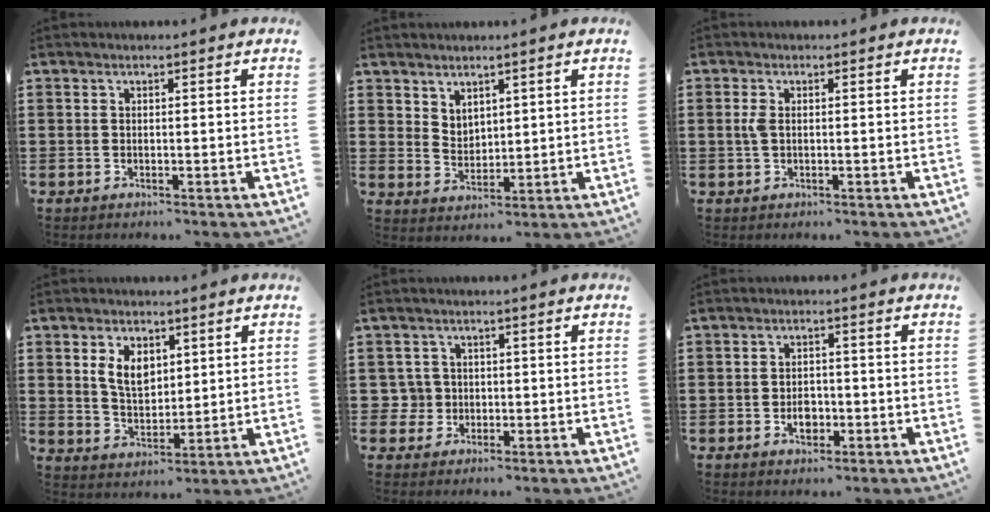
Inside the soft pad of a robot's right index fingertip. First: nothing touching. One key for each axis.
{"total": 3.4, "fx": 3.0, "fy": 1.7, "fz": 0.1, "tx": -0.011, "ty": 0.000, "tz": 0.059}
{"total": 2.2, "fx": 0.2, "fy": 1.1, "fz": 1.9, "tx": -0.054, "ty": 0.000, "tz": -0.004}
{"total": 5.5, "fx": 2.2, "fy": 3.4, "fz": 3.7, "tx": -0.077, "ty": 0.008, "tz": 0.037}
{"total": 3.2, "fx": -0.3, "fy": 3.1, "fz": 0.7, "tx": -0.036, "ty": 0.006, "tz": -0.011}
{"total": 3.2, "fx": -1.0, "fy": 2.1, "fz": 2.1, "tx": -0.034, "ty": 0.000, "tz": -0.021}